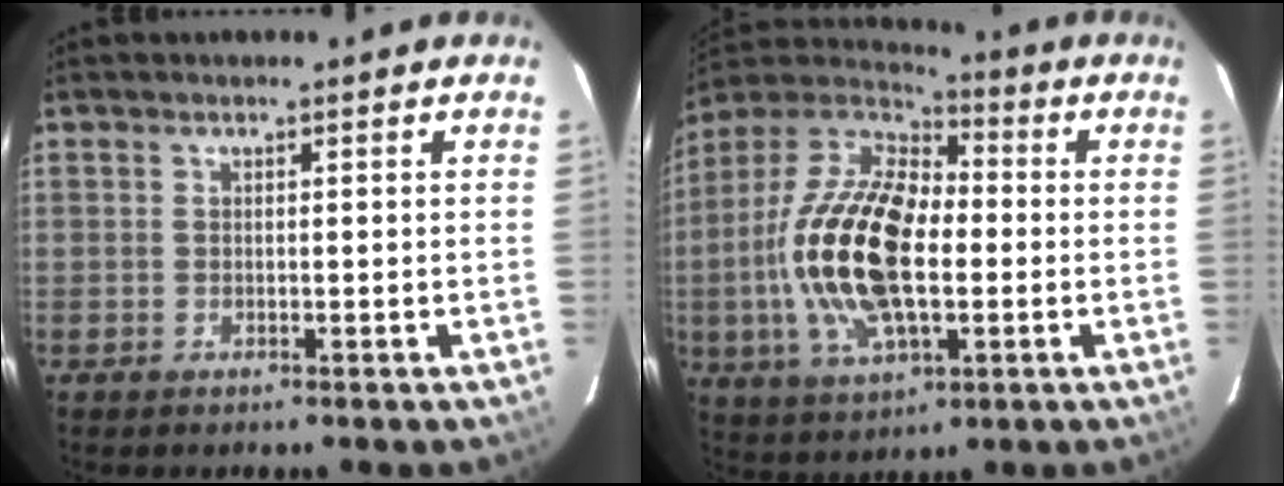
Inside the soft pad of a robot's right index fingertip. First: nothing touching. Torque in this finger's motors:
{"motor_torque": [2.14, 0.00, 1.05, 0.21]}